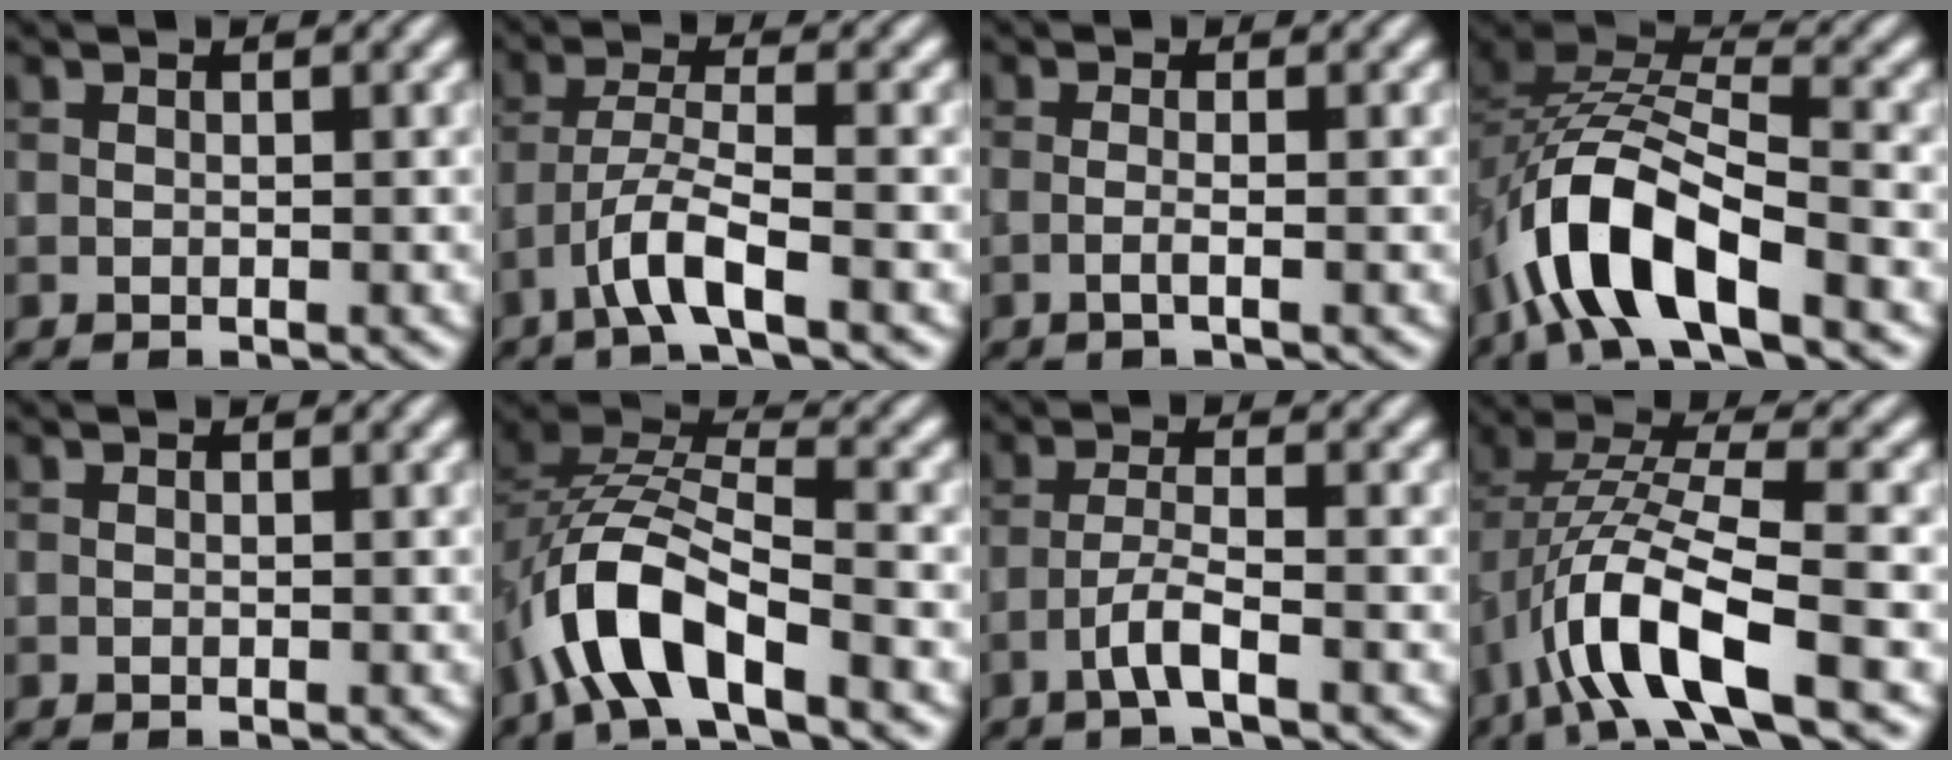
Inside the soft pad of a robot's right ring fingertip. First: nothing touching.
{"total": 4.2, "force": [-2.5, 0.6, 3.4], "torque": [-0.064, 0.010, -0.057]}
{"total": 1.3, "force": [-0.3, 0.4, 1.2], "torque": [-0.018, -0.003, -0.011]}
{"total": 9.5, "force": [-4.9, 3.8, 7.1], "torque": [-0.137, 0.011, -0.099]}
{"total": 0.0}
{"total": 8.3, "force": [-4.4, 3.4, 6.1], "torque": [-0.118, 0.011, -0.089]}
{"total": 2.6, "force": [-1.5, 0.2, 2.1], "torque": [-0.043, 0.010, -0.036]}
{"total": 8.8, "force": [-3.4, 3.0, 7.6], "torque": [-0.151, 0.012, -0.069]}